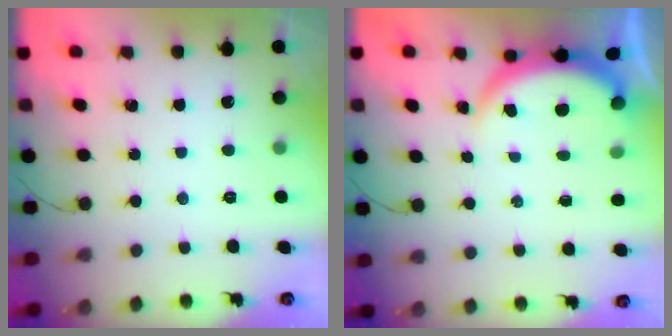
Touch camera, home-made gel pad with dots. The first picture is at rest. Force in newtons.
{"total": 3.8, "press": 3.8, "slide": 0.3}